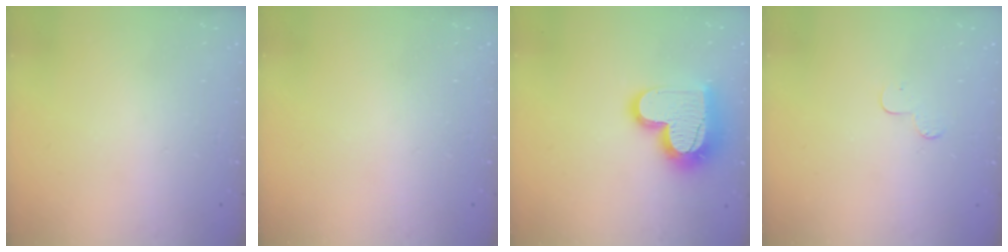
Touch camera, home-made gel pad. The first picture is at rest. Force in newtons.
{"total": 0.0}
{"total": 17.9, "press": 17.8, "slide": 1.3}
{"total": 3.7, "press": 3.7, "slide": 0.2}